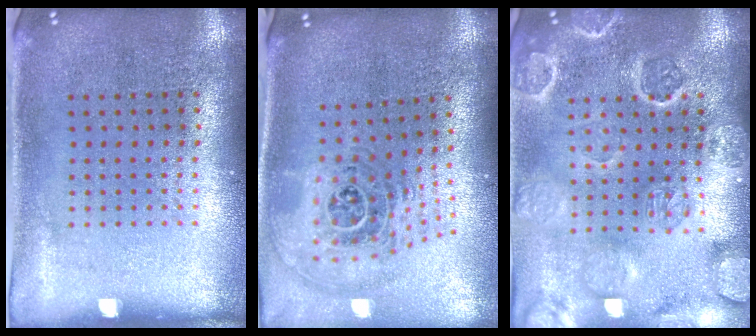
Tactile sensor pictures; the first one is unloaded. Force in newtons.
{"total": 1.9, "press": 1.5, "slide": 1.2}
{"total": 3.3, "press": 3.1, "slide": 0.9}